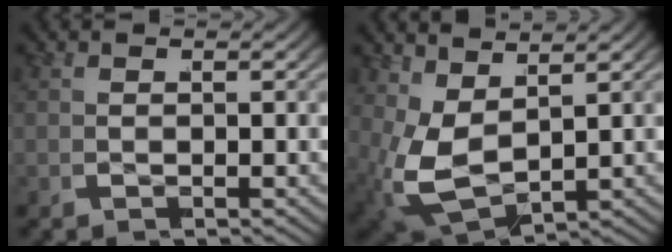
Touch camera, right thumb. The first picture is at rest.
{"total": 7.2, "force": [-0.5, 5.0, 5.1], "torque": [-0.136, -0.045, 0.014]}